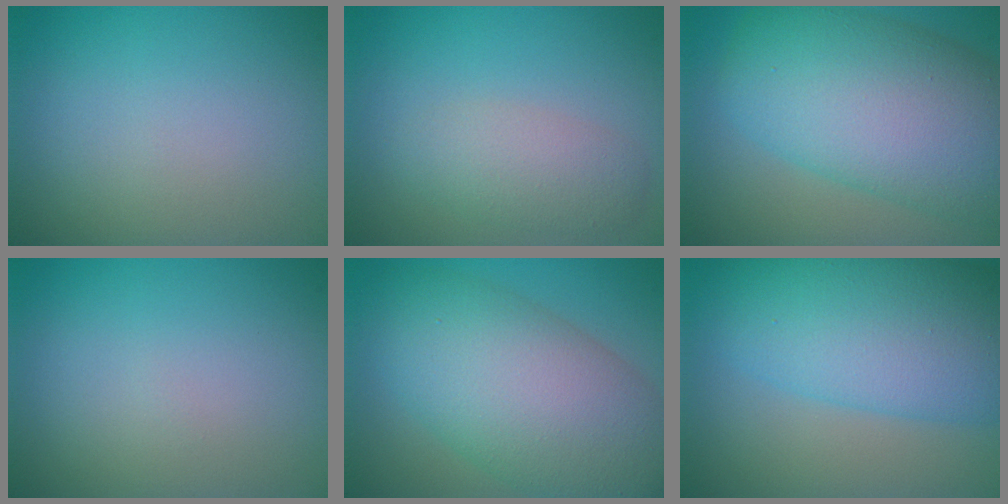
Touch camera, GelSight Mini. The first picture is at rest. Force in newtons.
{"total": 2.9, "press": 2.9, "slide": 0.1}
{"total": 12.0, "press": 12.0, "slide": 0.4}
{"total": 0.0}
{"total": 10.4, "press": 10.4, "slide": 0.2}
{"total": 9.8, "press": 9.8, "slide": 0.2}